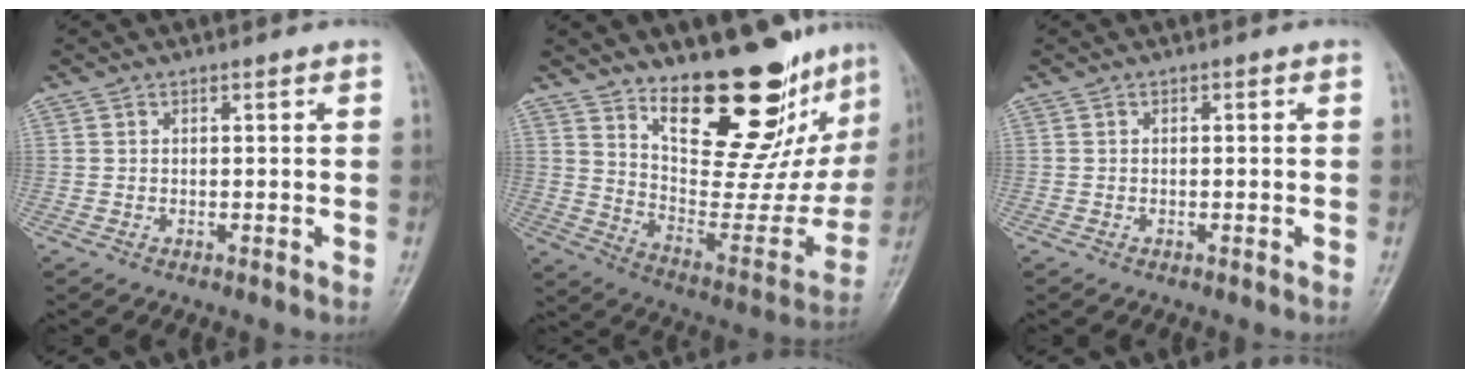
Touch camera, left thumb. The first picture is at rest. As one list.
[{"total": 24.4, "force": [17.0, 9.4, 14.9], "torque": [-0.162, -0.116, 0.264]}, {"total": 0.0}]